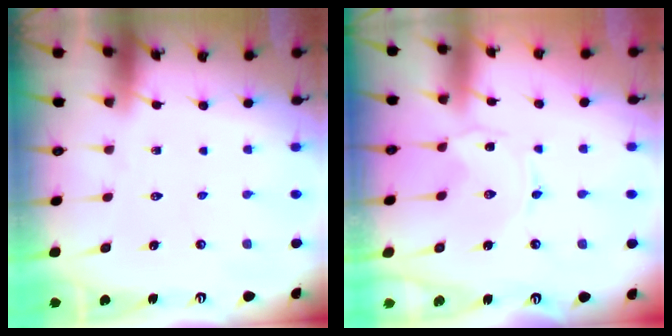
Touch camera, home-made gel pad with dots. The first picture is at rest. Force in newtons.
{"total": 0.0}